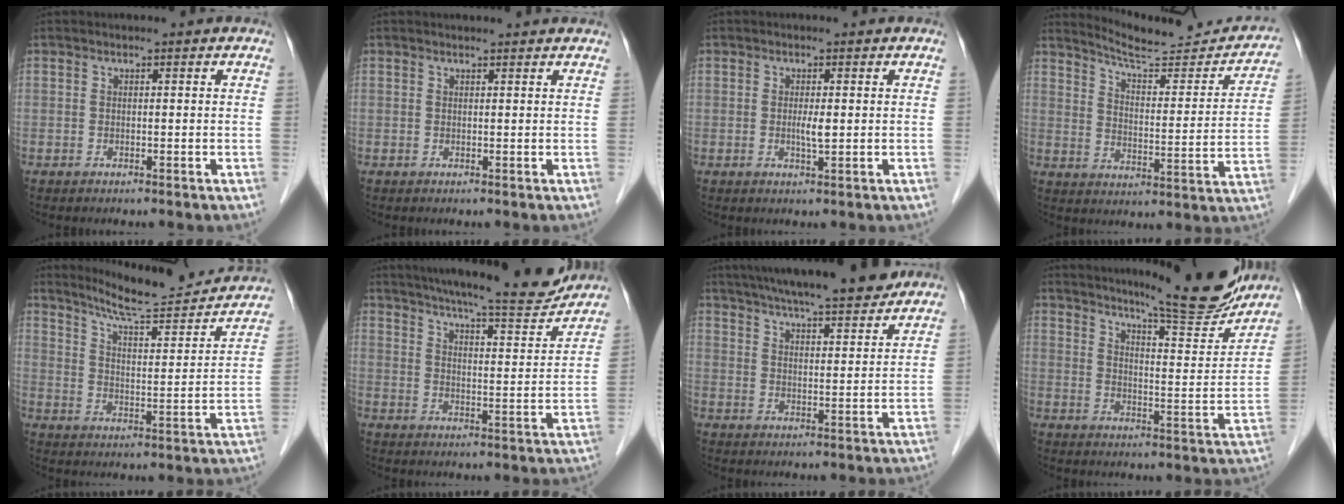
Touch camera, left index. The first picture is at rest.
{"total": 3.1, "force": [3.0, 0.1, 0.6], "torque": [-0.010, 0.011, 0.032]}
{"total": 1.8, "force": [0.1, 0.2, 1.8], "torque": [-0.035, -0.002, 0.002]}
{"total": 16.4, "force": [15.8, 1.4, 4.3], "torque": [-0.060, -0.044, 0.210]}
{"total": 17.4, "force": [16.3, 1.0, 6.0], "torque": [-0.092, -0.035, 0.223]}
{"total": 17.6, "force": [16.0, 1.1, 7.1], "torque": [-0.110, -0.018, 0.219]}
{"total": 18.1, "force": [15.8, 1.5, 8.5], "torque": [-0.141, 0.022, 0.229]}
{"total": 16.8, "force": [15.2, 0.6, 7.0], "torque": [-0.102, -0.041, 0.203]}